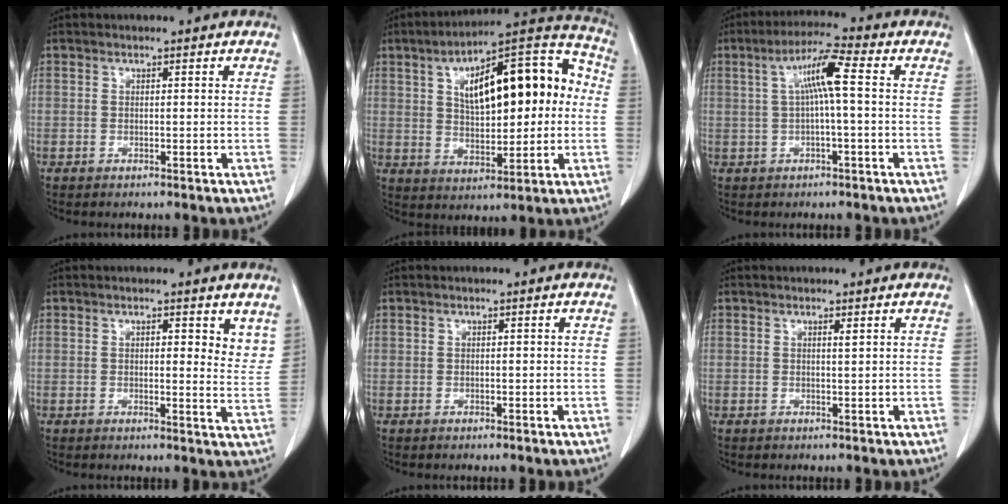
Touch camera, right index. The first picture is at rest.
{"total": 22.1, "force": [3.6, 8.9, 19.9], "torque": [-0.317, 0.049, 0.057]}
{"total": 7.3, "force": [1.1, 0.7, 7.2], "torque": [-0.136, 0.023, 0.019]}
{"total": 6.7, "force": [3.3, 2.8, 5.1], "torque": [-0.062, -0.010, 0.038]}
{"total": 0.9, "force": [-0.1, 0.5, 0.7], "torque": [-0.021, 0.004, 0.003]}
{"total": 1.0, "force": [0.4, 0.2, 0.9], "torque": [-0.021, 0.001, 0.010]}